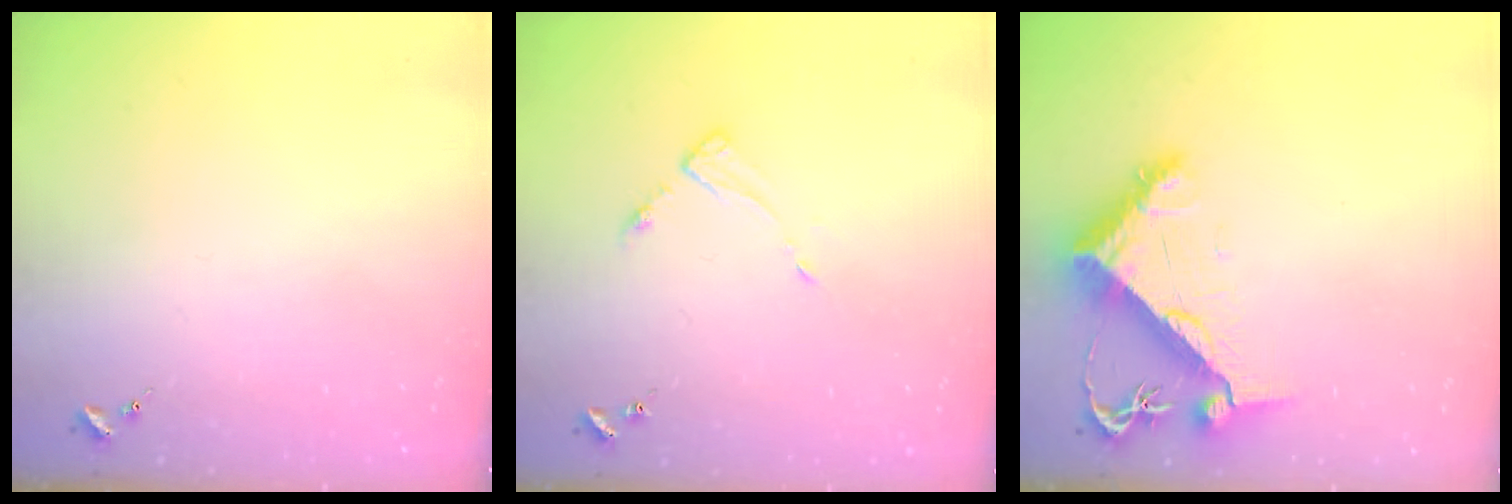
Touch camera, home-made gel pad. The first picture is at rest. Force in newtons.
{"total": 4.1, "press": 4.1, "slide": 0.4}
{"total": 10.3, "press": 10.2, "slide": 1.5}